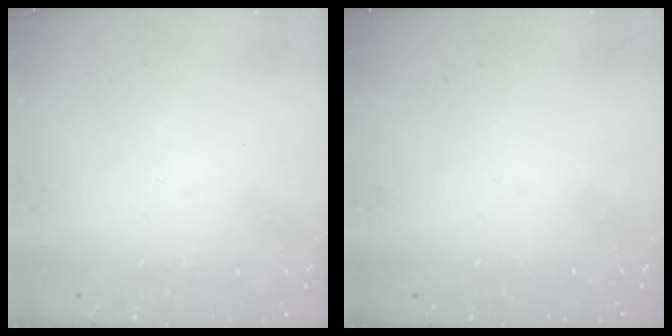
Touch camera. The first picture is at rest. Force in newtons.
{"total": 0.0}